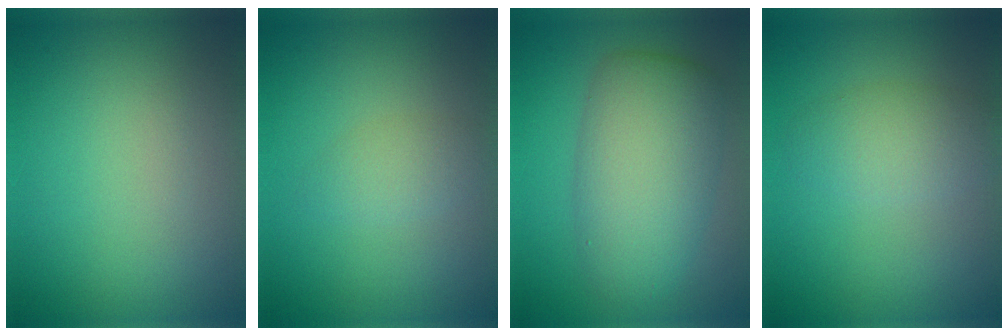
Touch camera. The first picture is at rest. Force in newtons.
{"total": 1.8, "press": 1.8, "slide": 0.1}
{"total": 7.5, "press": 7.5, "slide": 0.1}
{"total": 2.9, "press": 2.9, "slide": 0.2}